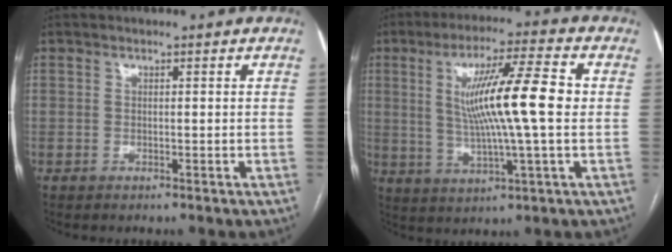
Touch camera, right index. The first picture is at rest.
{"total": 13.0, "force": [1.5, 0.2, 13.0], "torque": [-0.229, 0.006, 0.026]}